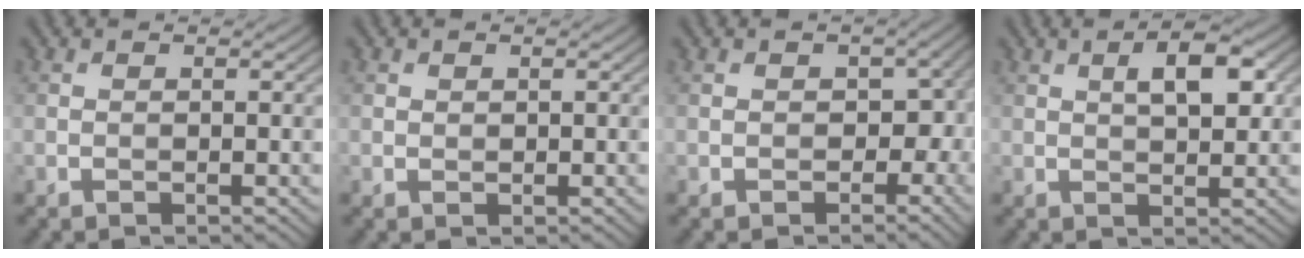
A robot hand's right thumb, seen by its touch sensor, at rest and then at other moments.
{"total": 0.6, "force": [0.2, 0.5, 0.1], "torque": [-0.005, -0.005, 0.004]}
{"total": 4.0, "force": [-0.5, 3.2, 2.3], "torque": [-0.033, -0.009, -0.008]}
{"total": 4.9, "force": [1.7, 2.1, 4.1], "torque": [-0.069, 0.005, 0.026]}